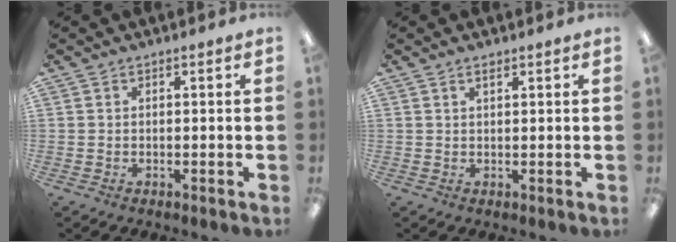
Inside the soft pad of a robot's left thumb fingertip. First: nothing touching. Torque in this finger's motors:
{"motor_torque": [-0.23, 0.11, -0.55, -0.14, 0.08]}